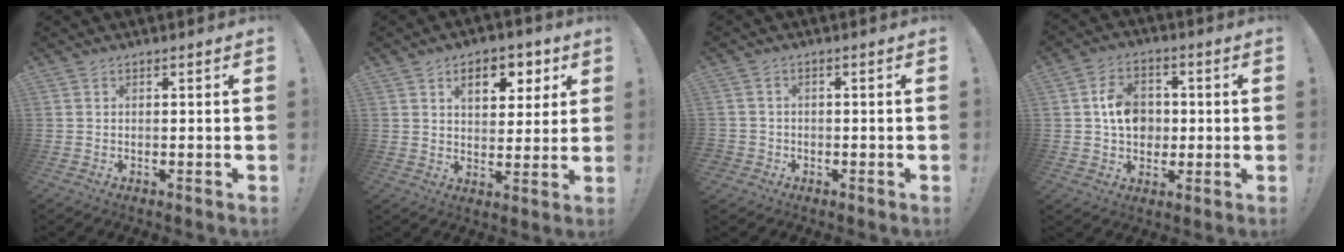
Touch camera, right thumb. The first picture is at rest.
{"total": 9.6, "force": [4.4, 5.8, 6.2], "torque": [-0.081, -0.012, 0.074]}
{"total": 2.6, "force": [-0.9, 2.3, 0.8], "torque": [-0.012, 0.005, -0.015]}
{"total": 10.8, "force": [0.7, 8.9, 6.1], "torque": [-0.093, 0.013, 0.021]}